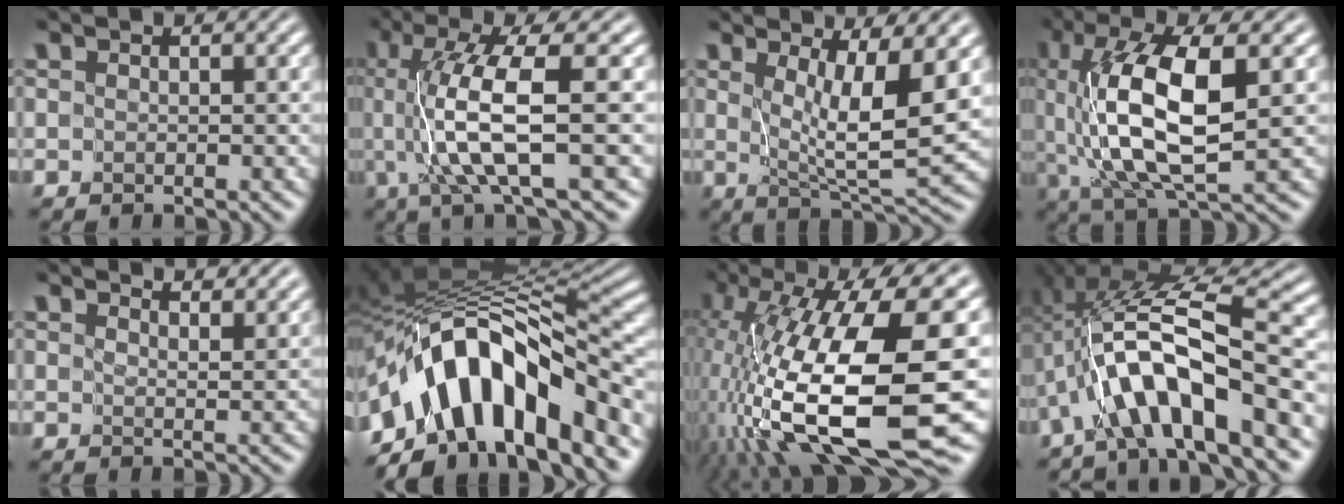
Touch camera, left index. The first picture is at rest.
{"total": 8.3, "force": [0.0, 1.7, 8.1], "torque": [-0.147, -0.002, 0.005]}
{"total": 7.1, "force": [1.8, 1.6, 6.7], "torque": [-0.115, -0.014, 0.038]}
{"total": 10.0, "force": [0.8, 3.5, 9.3], "torque": [-0.183, -0.002, 0.018]}
{"total": 5.2, "force": [4.7, 1.0, 1.9], "torque": [-0.013, 0.008, 0.044]}
{"total": 12.6, "force": [-5.8, 6.1, 9.4], "torque": [-0.131, 0.015, -0.101]}
{"total": 16.2, "force": [-2.7, 5.4, 15.1], "torque": [-0.290, 0.002, -0.044]}
{"total": 9.7, "force": [-3.3, 2.6, 8.7], "torque": [-0.149, 0.019, -0.065]}